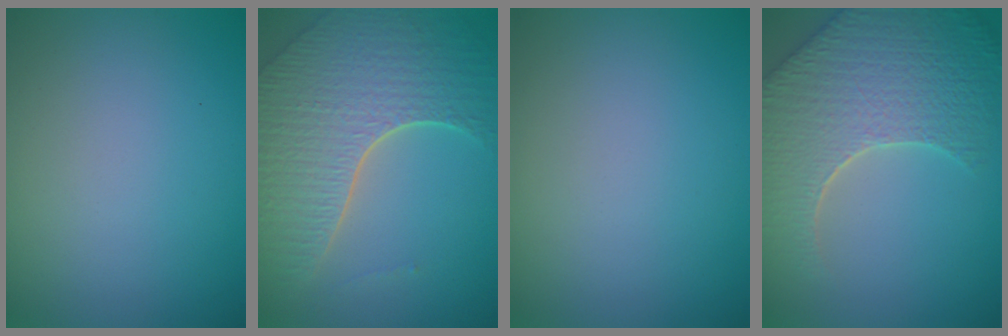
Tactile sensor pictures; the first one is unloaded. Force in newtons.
{"total": 7.8, "press": 5.6, "slide": 5.4}
{"total": 0.0}
{"total": 8.9, "press": 6.4, "slide": 6.3}